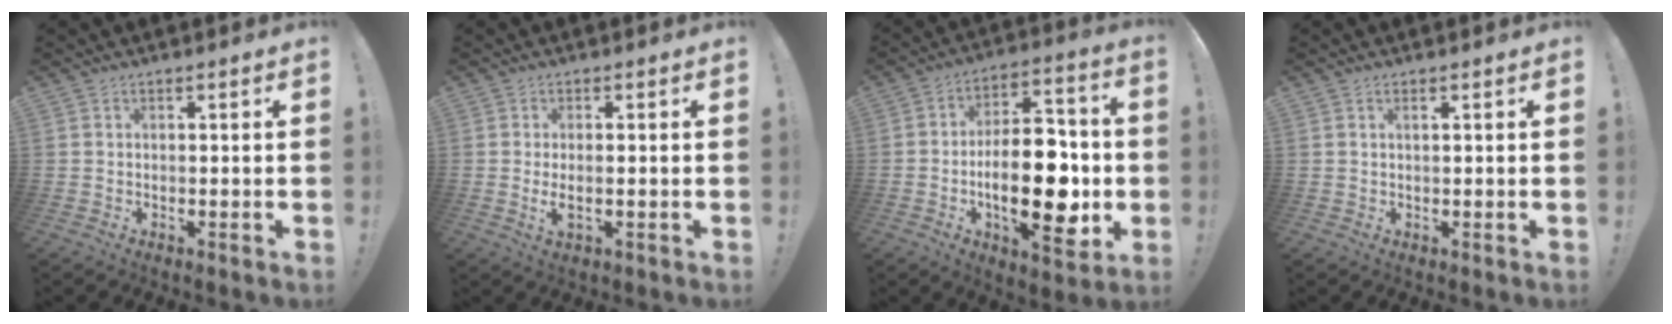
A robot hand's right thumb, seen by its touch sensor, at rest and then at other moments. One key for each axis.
{"total": 3.5, "fx": -0.6, "fy": 0.7, "fz": 3.4, "tx": -0.062, "ty": -0.008, "tz": -0.009}
{"total": 21.7, "fx": -4.0, "fy": 10.0, "fz": 18.8, "tx": -0.304, "ty": 0.015, "tz": -0.061}
{"total": 0.7, "fx": 0.3, "fy": 0.1, "fz": 0.7, "tx": -0.012, "ty": 0.001, "tz": 0.005}